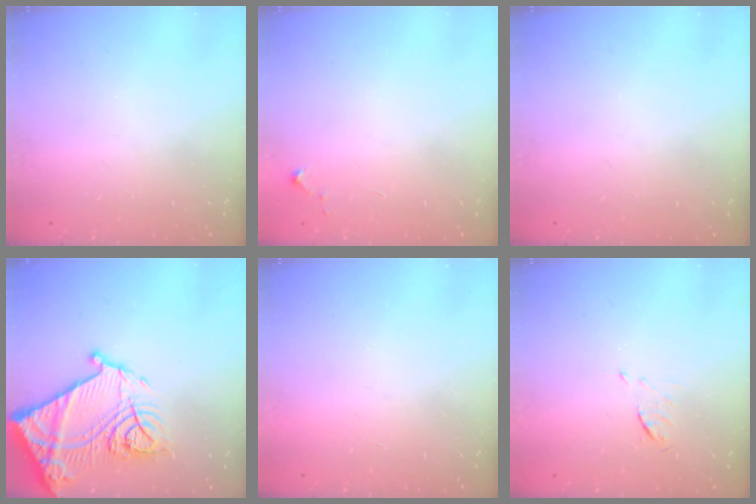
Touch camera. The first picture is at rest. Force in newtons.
{"total": 2.6, "press": 2.6, "slide": 0.4}
{"total": 0.0}
{"total": 22.6, "press": 22.5, "slide": 2.0}
{"total": 1.7, "press": 1.7, "slide": 0.1}
{"total": 5.2, "press": 5.1, "slide": 0.8}